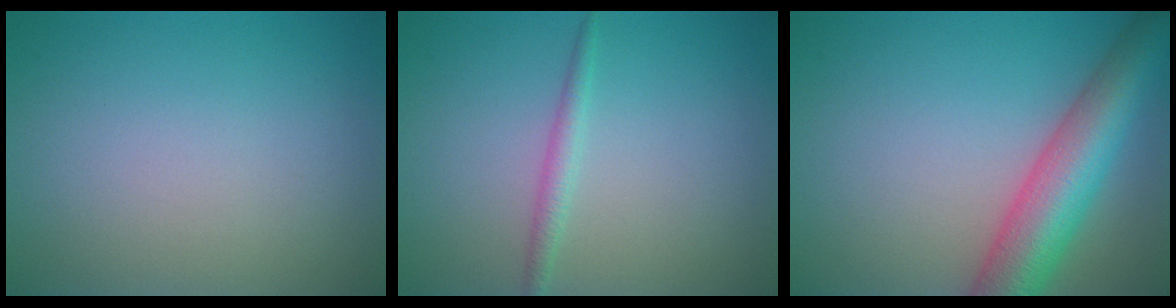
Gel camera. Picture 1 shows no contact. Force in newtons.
{"total": 1.4, "press": 1.4, "slide": 0.1}
{"total": 8.0, "press": 8.0, "slide": 0.4}